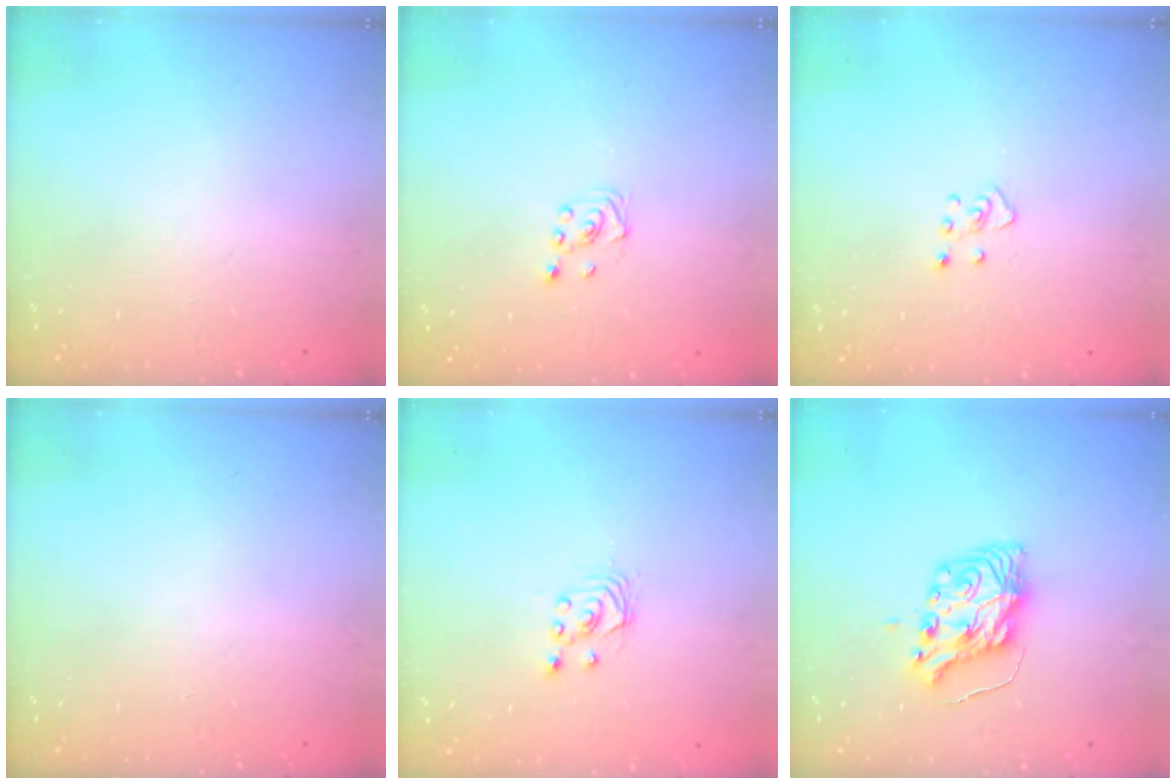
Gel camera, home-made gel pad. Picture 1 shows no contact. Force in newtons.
{"total": 1.9, "press": 1.8, "slide": 0.6}
{"total": 3.4, "press": 3.3, "slide": 0.6}
{"total": 0.0}
{"total": 1.7, "press": 1.7, "slide": 0.2}
{"total": 8.4, "press": 8.3, "slide": 0.5}